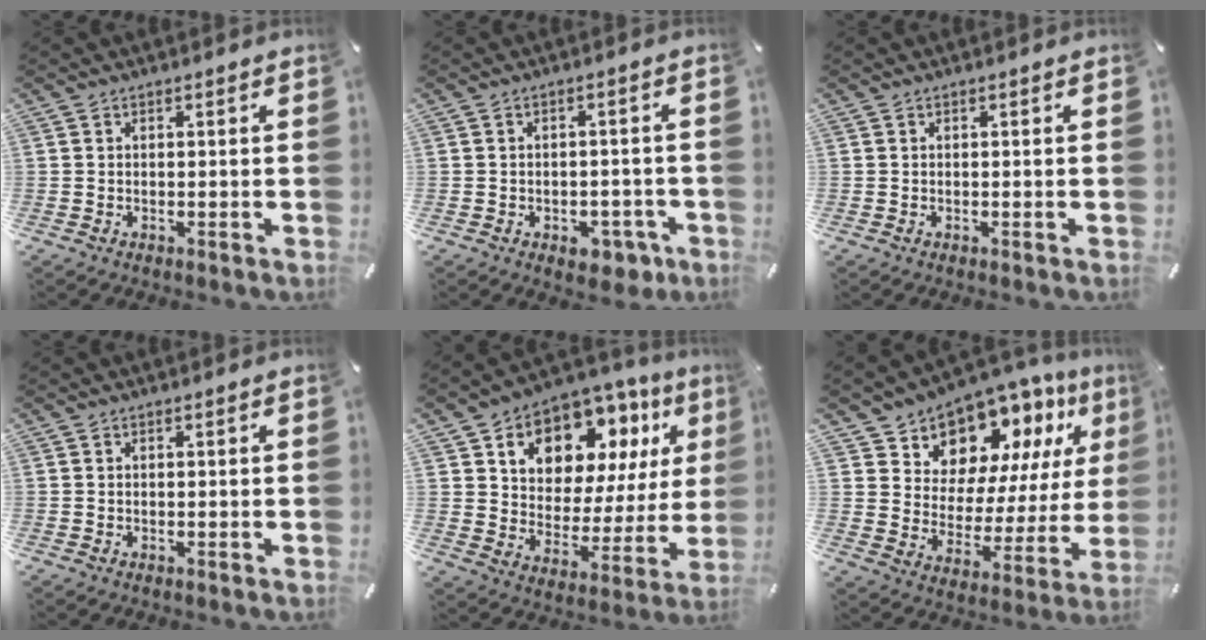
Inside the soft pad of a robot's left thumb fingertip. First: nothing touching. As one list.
[{"total": 6.2, "force": [-2.8, 3.9, 3.8], "torque": [-0.046, 0.018, -0.045]}, {"total": 0.0}, {"total": 0.0}, {"total": 12.3, "force": [7.9, 8.3, 4.4], "torque": [-0.073, -0.070, 0.141]}, {"total": 12.2, "force": [10.1, 6.8, 1.0], "torque": [-0.025, -0.112, 0.182]}]